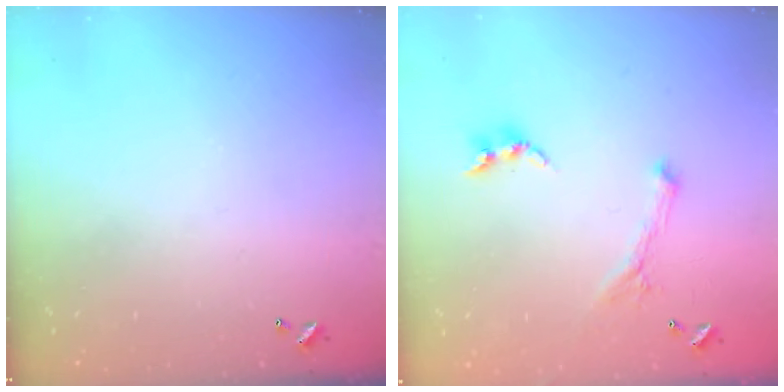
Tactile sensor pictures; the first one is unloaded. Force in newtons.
{"total": 1.6, "press": 1.5, "slide": 0.4}